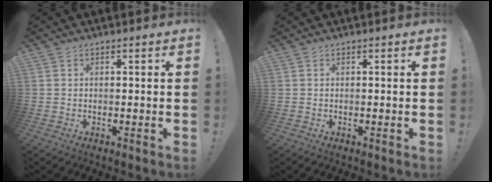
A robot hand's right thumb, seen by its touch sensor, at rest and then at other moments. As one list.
[{"total": 0.0}]